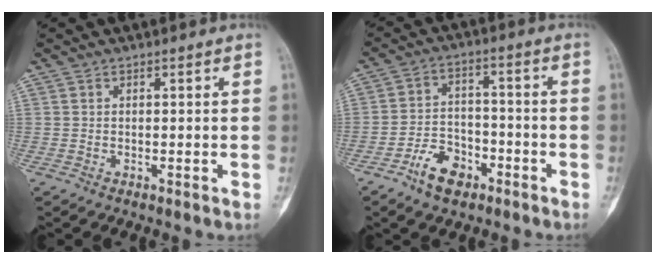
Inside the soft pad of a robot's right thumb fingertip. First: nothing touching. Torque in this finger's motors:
{"motor_torque": [-0.24, -0.06, 0.05, -0.21, 0.02]}